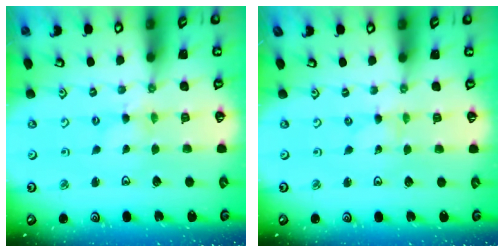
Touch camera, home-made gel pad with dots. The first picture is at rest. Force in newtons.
{"total": 0.0}